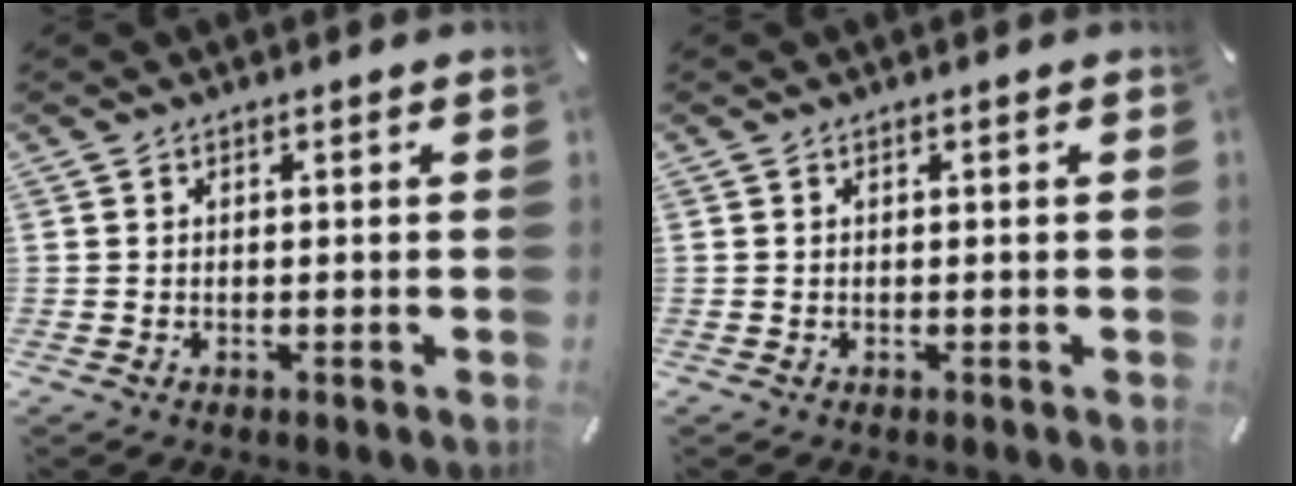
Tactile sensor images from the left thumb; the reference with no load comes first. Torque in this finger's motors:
{"motor_torque": [0.00, 0.00, -0.01, -0.01, 0.00]}